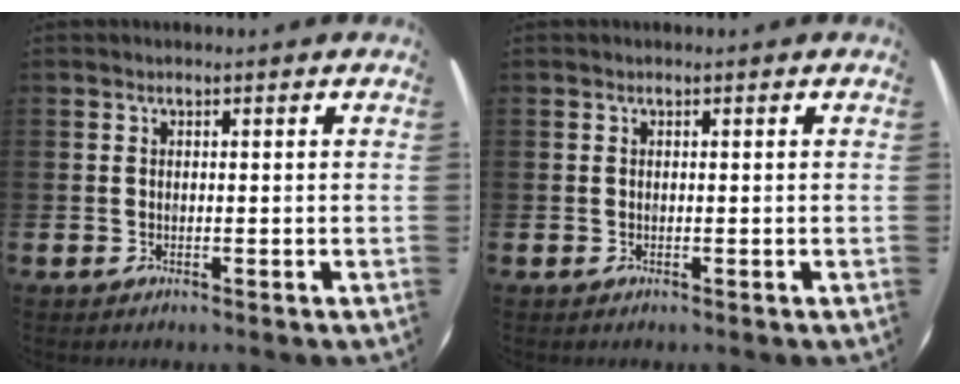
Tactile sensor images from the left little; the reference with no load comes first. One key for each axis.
{"total": 0.0}